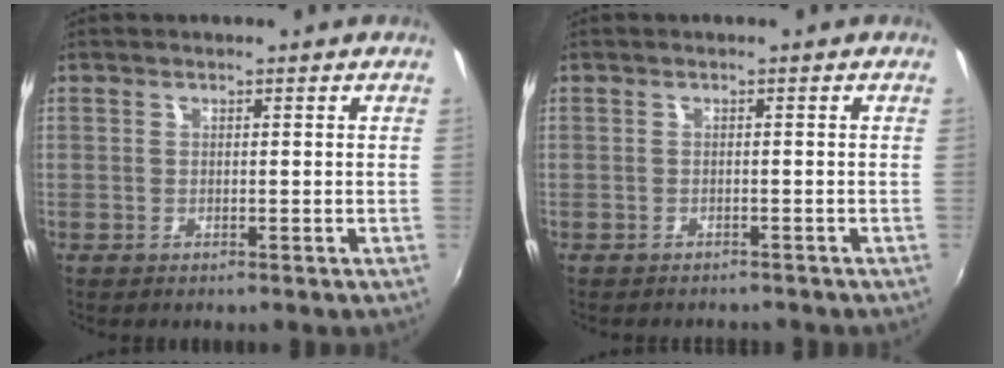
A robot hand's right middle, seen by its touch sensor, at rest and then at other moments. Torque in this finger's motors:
{"motor_torque": [0.08, -0.06, 0.02, 0.03]}